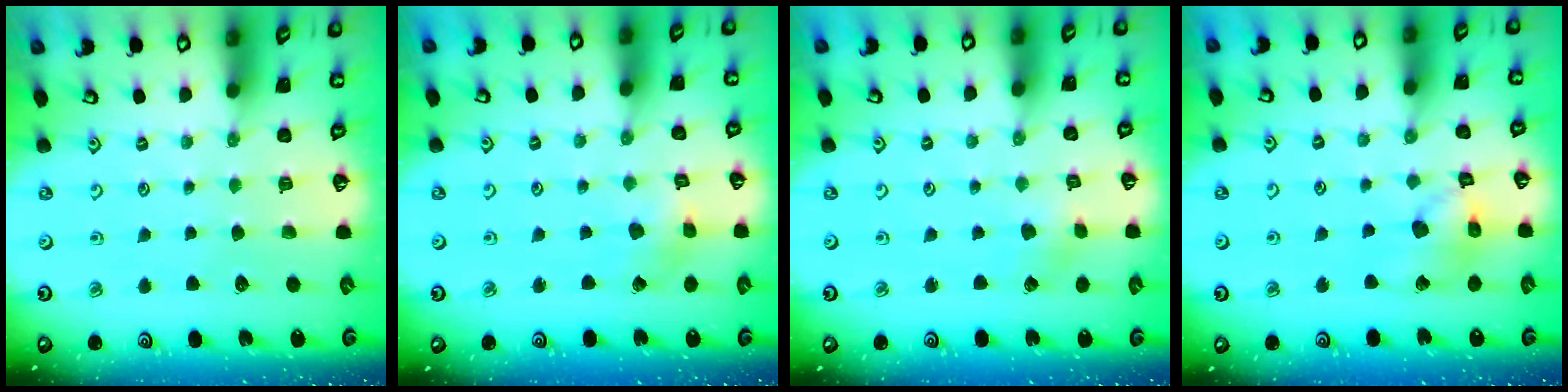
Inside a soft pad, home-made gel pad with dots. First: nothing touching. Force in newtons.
{"total": 2.2, "press": 2.2, "slide": 0.3}
{"total": 1.5, "press": 1.5, "slide": 0.2}
{"total": 13.1, "press": 13.0, "slide": 2.0}